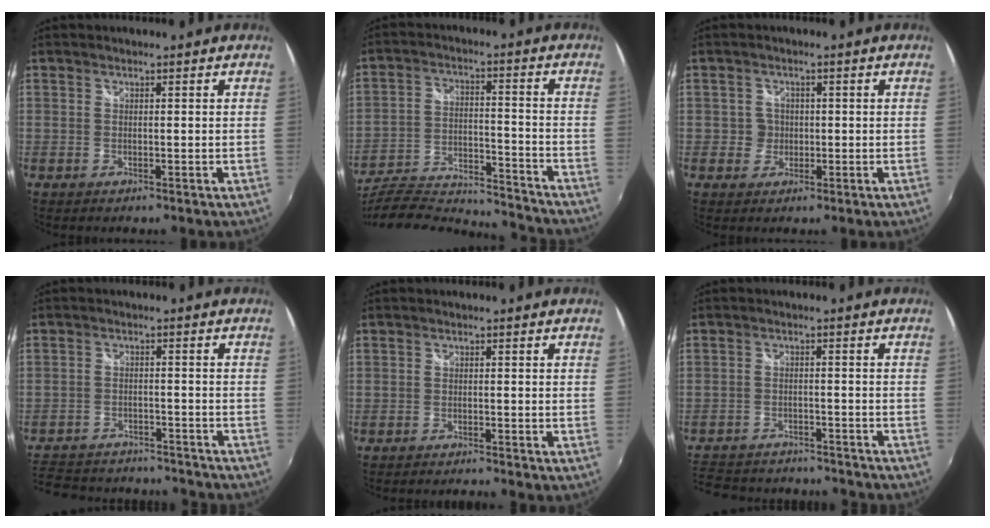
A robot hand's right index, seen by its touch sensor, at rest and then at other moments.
{"total": 23.9, "force": [-20.6, 6.0, 10.5], "torque": [-0.209, -0.029, -0.309]}
{"total": 2.8, "force": [-0.3, 2.8, 0.1], "torque": [0.001, 0.005, -0.004]}
{"total": 18.3, "force": [-15.1, 7.9, 6.6], "torque": [-0.166, 0.023, -0.210]}
{"total": 1.7, "force": [-1.7, -0.1, 0.2], "torque": [-0.010, -0.011, -0.035]}
{"total": 17.2, "force": [-14.2, 7.5, 6.1], "torque": [-0.159, 0.022, -0.202]}